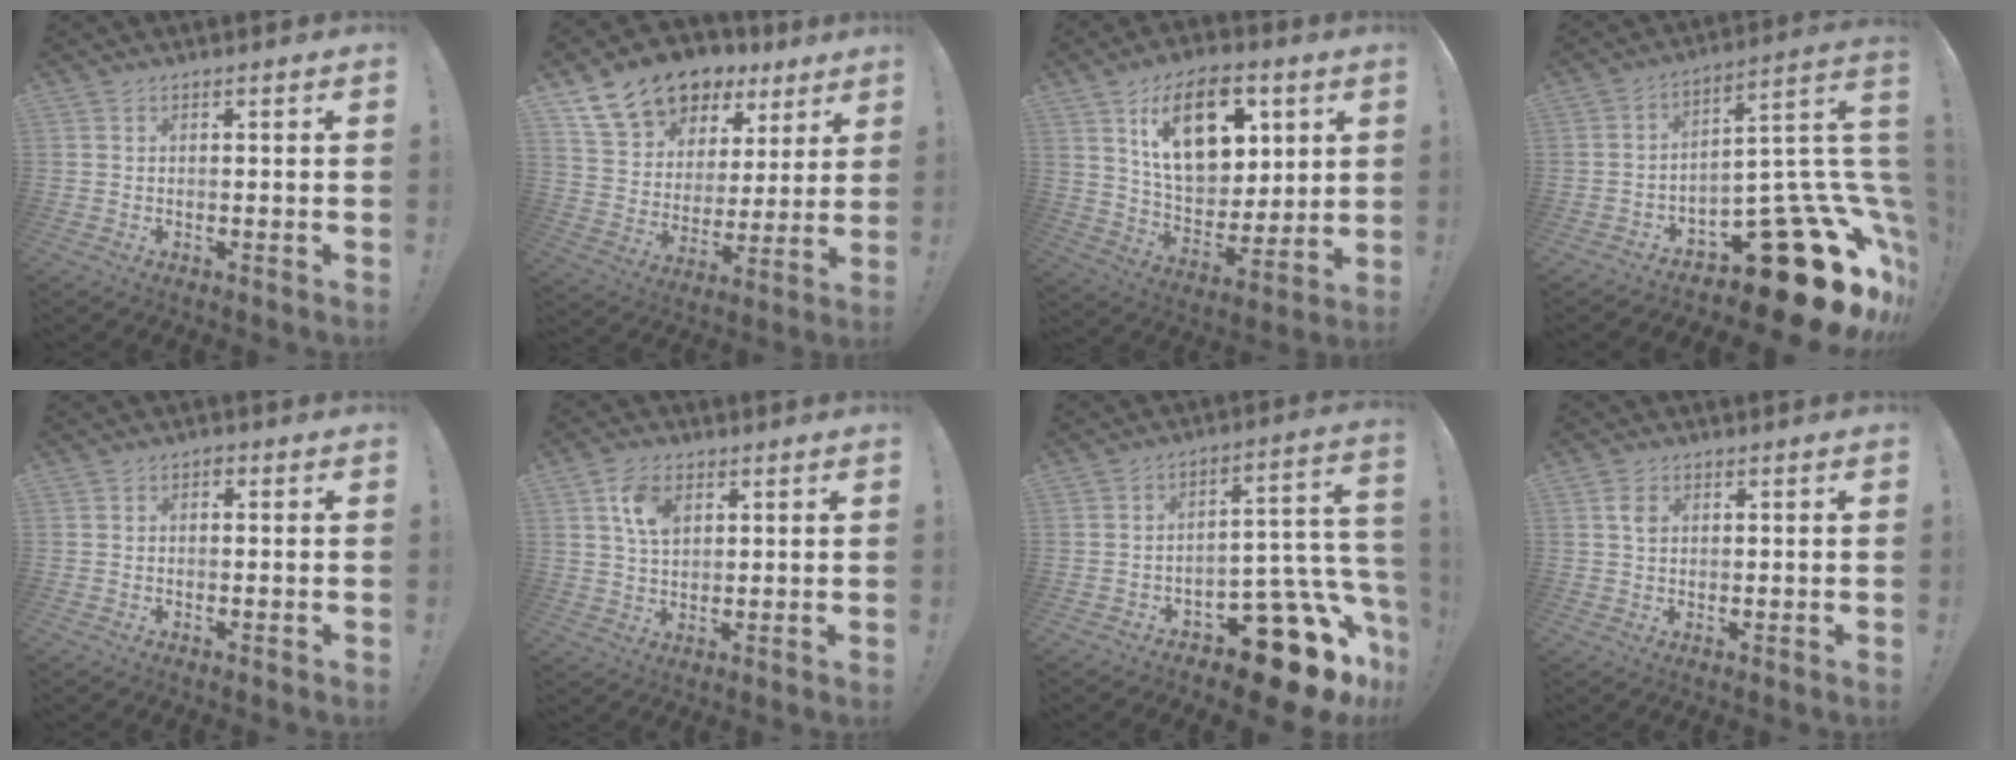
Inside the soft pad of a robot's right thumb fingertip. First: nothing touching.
{"total": 15.8, "force": [11.2, 9.5, 5.8], "torque": [-0.103, -0.069, 0.213]}
{"total": 20.2, "force": [9.0, 12.2, 13.3], "torque": [-0.209, -0.031, 0.159]}
{"total": 23.6, "force": [-11.9, 9.5, 18.0], "torque": [-0.174, 0.047, -0.180]}
{"total": 1.6, "force": [-0.4, 1.2, 0.9], "torque": [-0.015, 0.007, -0.009]}
{"total": 8.1, "force": [3.3, 5.4, 5.1], "torque": [-0.076, -0.005, 0.062]}
{"total": 18.1, "force": [-9.9, 8.2, 12.7], "torque": [-0.115, 0.046, -0.154]}
{"total": 3.5, "force": [1.0, 2.3, 2.4], "torque": [-0.039, 0.003, 0.018]}